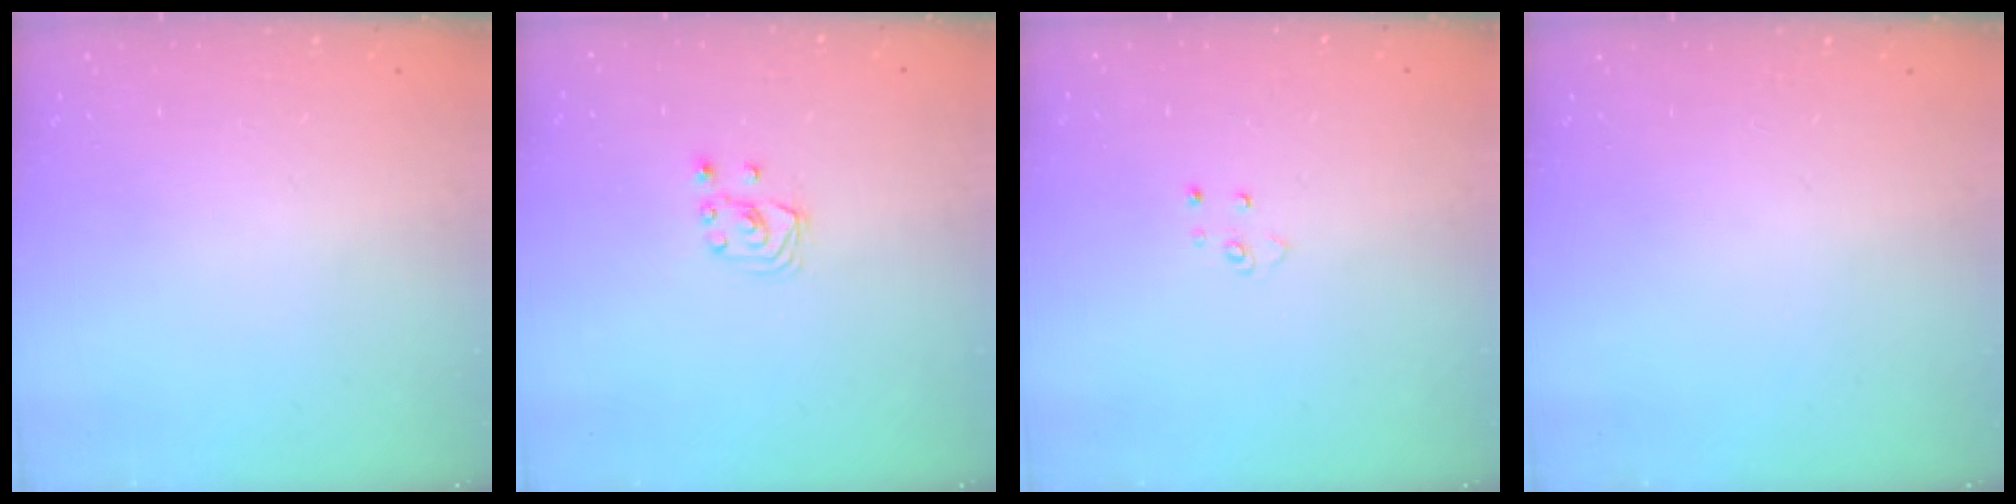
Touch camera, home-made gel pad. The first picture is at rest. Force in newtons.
{"total": 2.7, "press": 2.7, "slide": 0.3}
{"total": 4.1, "press": 4.1, "slide": 0.4}
{"total": 0.0}